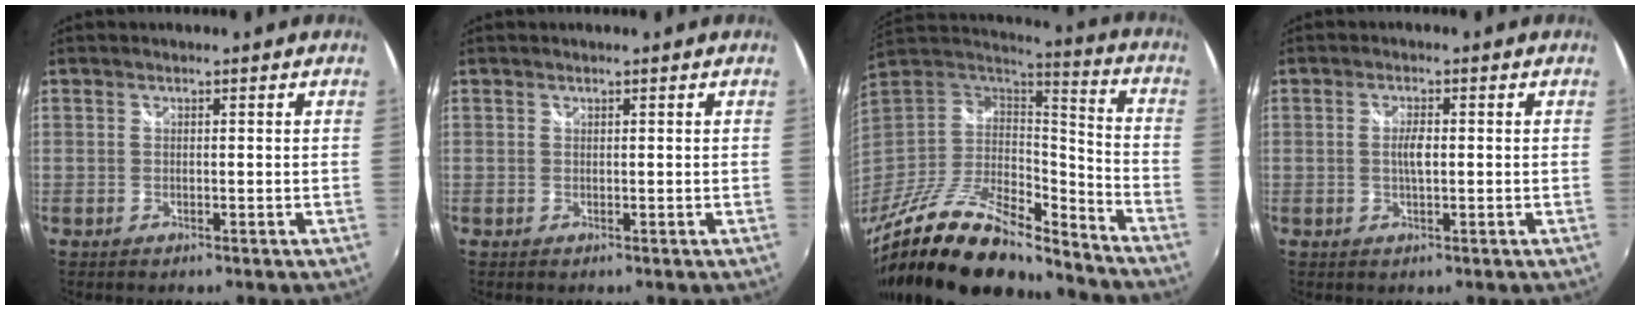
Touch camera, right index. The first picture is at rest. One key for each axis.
{"total": 0.0}
{"total": 25.5, "fx": -18.4, "fy": 8.9, "fz": 15.2, "tx": -0.290, "ty": -0.030, "tz": -0.312}
{"total": 2.7, "fx": 0.0, "fy": 0.9, "fz": 2.5, "tx": -0.046, "ty": 0.000, "tz": -0.001}